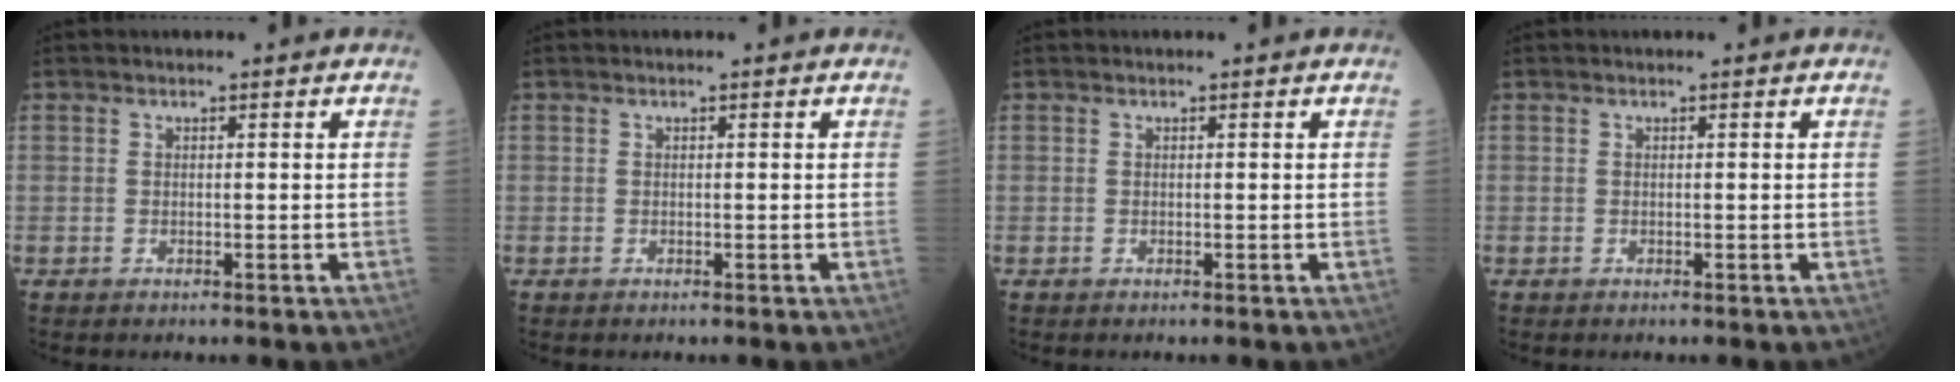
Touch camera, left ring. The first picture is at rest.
{"total": 0.0}
{"total": 0.0}
{"total": 0.0}